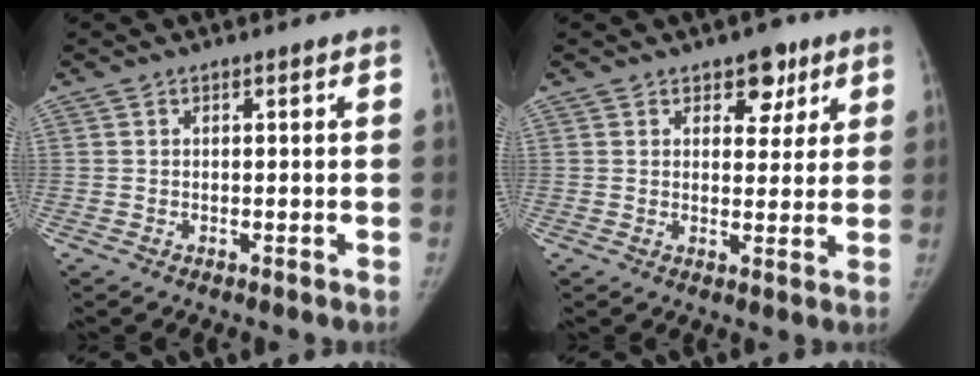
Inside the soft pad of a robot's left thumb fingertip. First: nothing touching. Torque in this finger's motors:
{"motor_torque": [-0.01, -0.25, 0.21, 0.38, -0.01]}